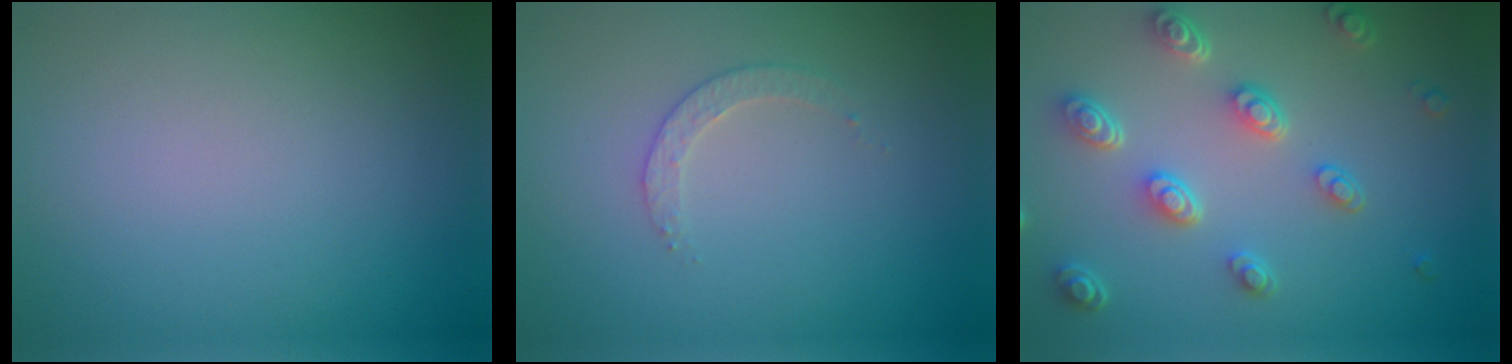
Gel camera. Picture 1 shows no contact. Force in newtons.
{"total": 1.6, "press": 1.5, "slide": 0.3}
{"total": 4.7, "press": 3.5, "slide": 3.1}